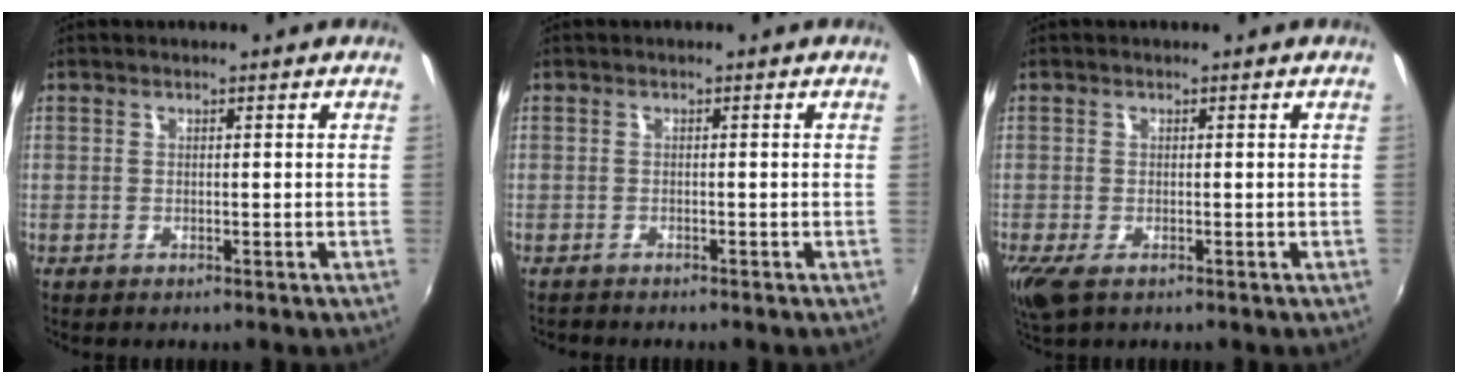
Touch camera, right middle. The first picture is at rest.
{"total": 1.5, "force": [-1.4, 0.4, 0.2], "torque": [-0.010, -0.006, -0.024]}
{"total": 3.4, "force": [-2.0, 1.6, 2.3], "torque": [-0.048, -0.016, -0.034]}